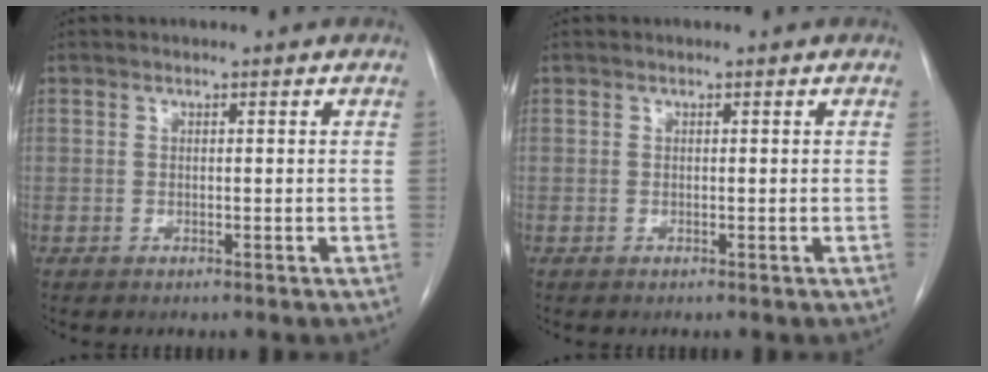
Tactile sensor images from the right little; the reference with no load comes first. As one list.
[{"total": 0.0}]